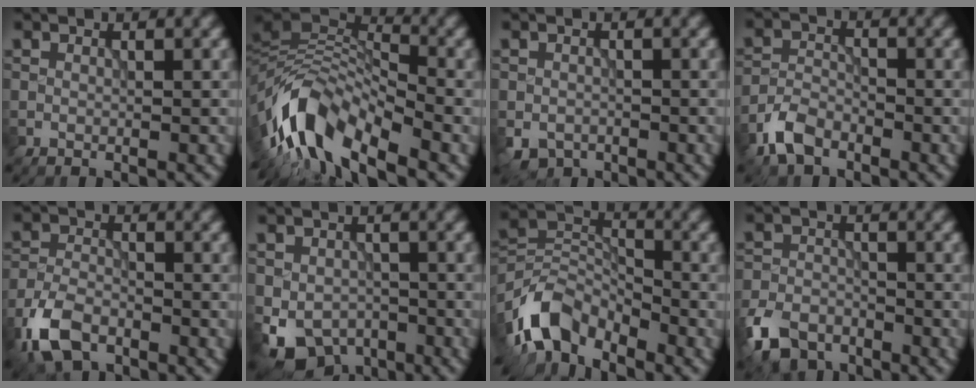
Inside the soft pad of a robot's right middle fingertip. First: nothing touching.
{"total": 9.9, "force": [-5.8, 3.8, 7.0], "torque": [-0.117, 0.013, -0.125]}
{"total": 2.5, "force": [-1.5, 1.7, 1.0], "torque": [-0.017, -0.008, -0.031]}
{"total": 3.4, "force": [-2.5, 1.7, 1.6], "torque": [-0.033, 0.002, -0.059]}
{"total": 5.7, "force": [-3.6, 2.9, 3.2], "torque": [-0.070, -0.003, -0.081]}
{"total": 6.2, "force": [-2.9, 4.5, 3.1], "torque": [-0.053, -0.020, -0.044]}
{"total": 7.5, "force": [-5.2, 3.8, 3.9], "torque": [-0.068, -0.001, -0.115]}
{"total": 6.0, "force": [-4.1, 3.5, 2.6], "torque": [-0.058, -0.006, -0.086]}